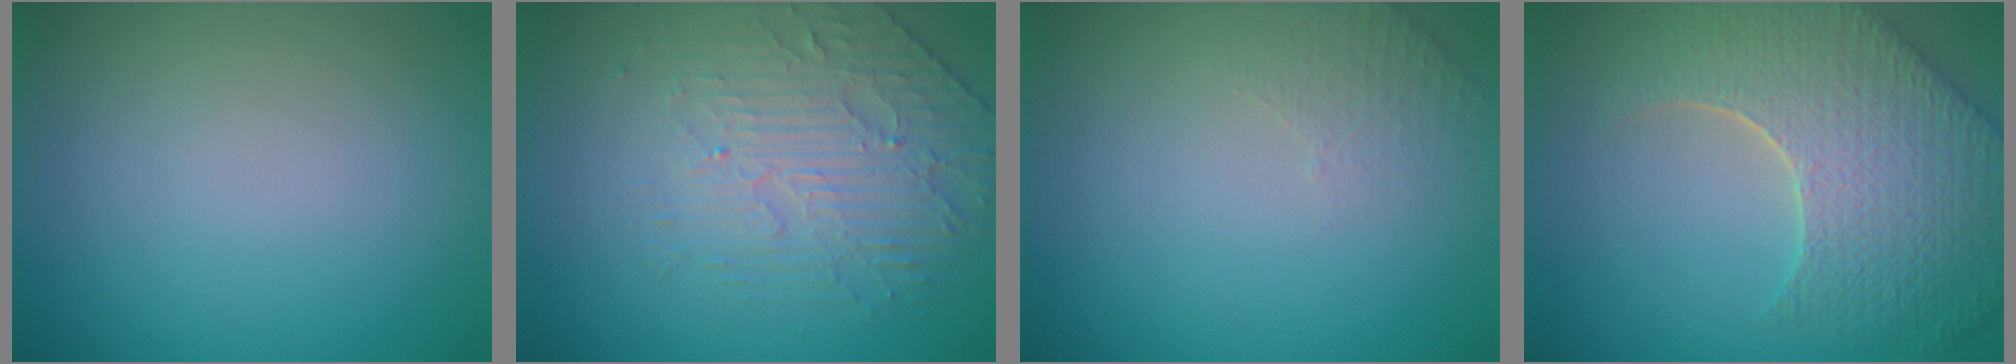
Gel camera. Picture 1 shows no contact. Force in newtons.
{"total": 4.6, "press": 3.3, "slide": 3.1}
{"total": 1.6, "press": 1.5, "slide": 0.4}
{"total": 8.9, "press": 6.4, "slide": 6.3}